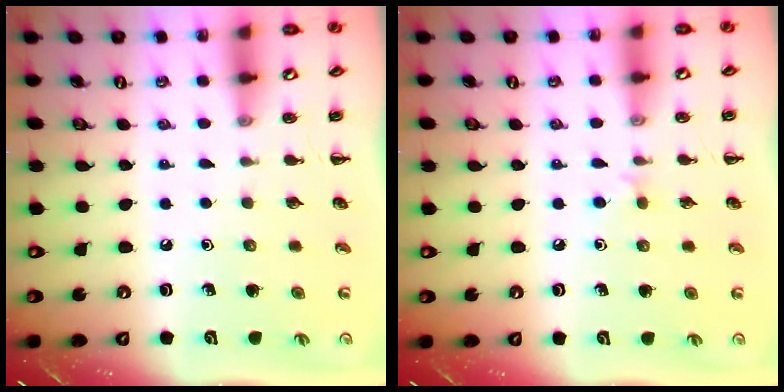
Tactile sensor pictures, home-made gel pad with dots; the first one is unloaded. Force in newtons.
{"total": 3.4, "press": 3.1, "slide": 1.4}